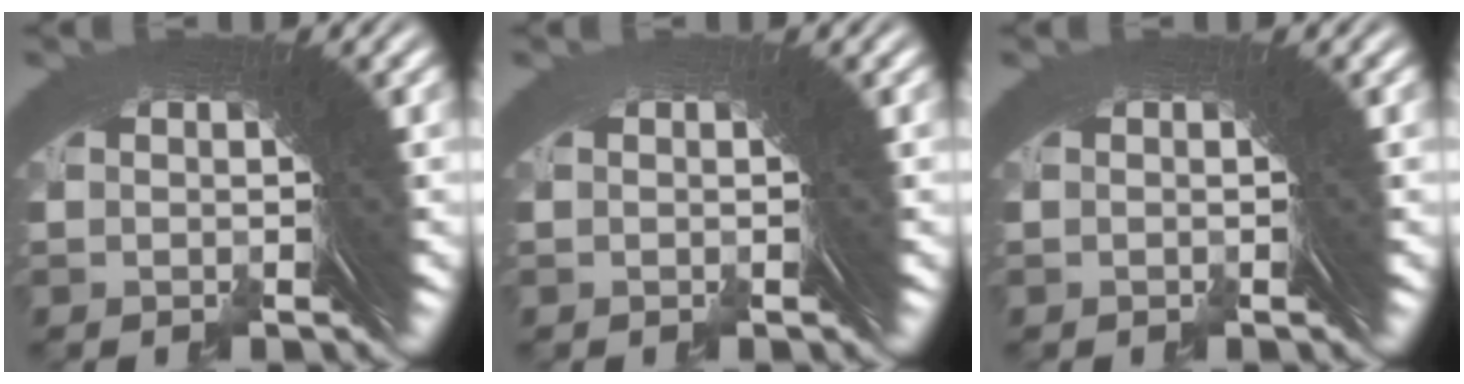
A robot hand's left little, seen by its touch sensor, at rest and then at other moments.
{"total": 1.0, "force": [-0.6, -0.6, -0.5], "torque": [0.012, 0.003, -0.010]}
{"total": 0.0}